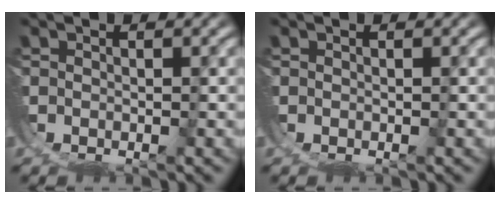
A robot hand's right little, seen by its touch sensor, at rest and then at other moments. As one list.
[{"total": 0.0}]